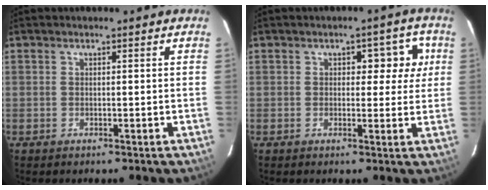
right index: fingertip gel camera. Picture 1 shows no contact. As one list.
[{"total": 5.3, "force": [1.4, 2.9, 4.2], "torque": [-0.035, 0.022, 0.016]}]